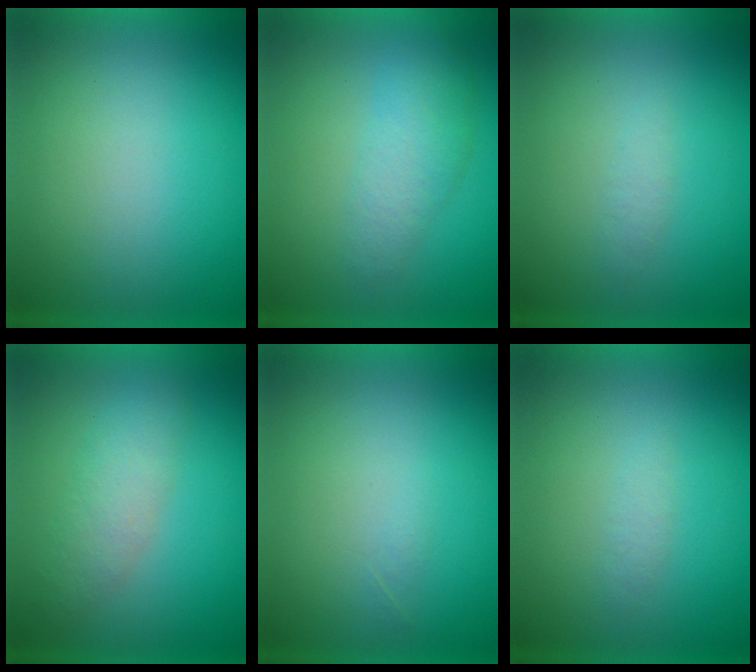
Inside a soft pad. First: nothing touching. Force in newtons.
{"total": 3.0}
{"total": 1.3}
{"total": 2.8}
{"total": 1.0}
{"total": 1.3}